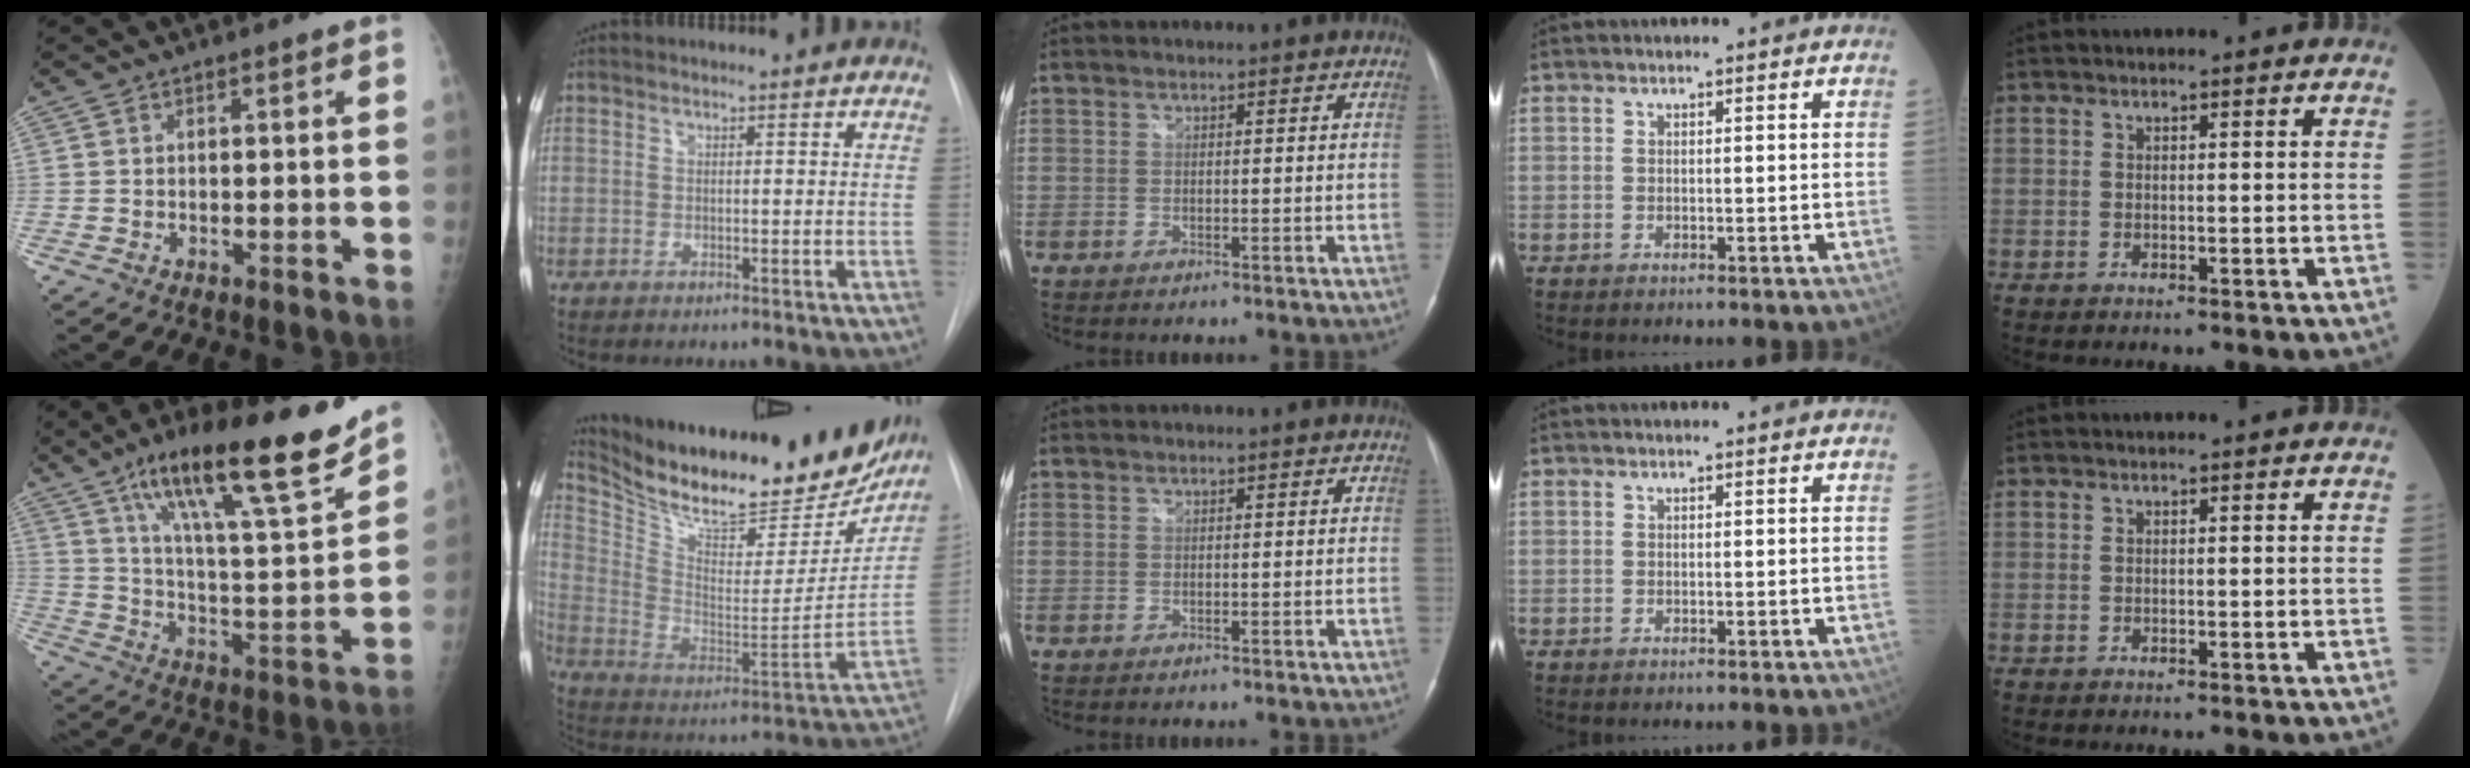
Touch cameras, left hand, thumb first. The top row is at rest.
{"thumb": {"total": 24.1, "force": [16.4, 4.2, 17.1], "torque": [-0.255, -0.065, 0.273]}, "index": {"total": 27.4, "force": [23.2, 7.4, 12.6], "torque": [-0.218, -0.045, 0.335]}}